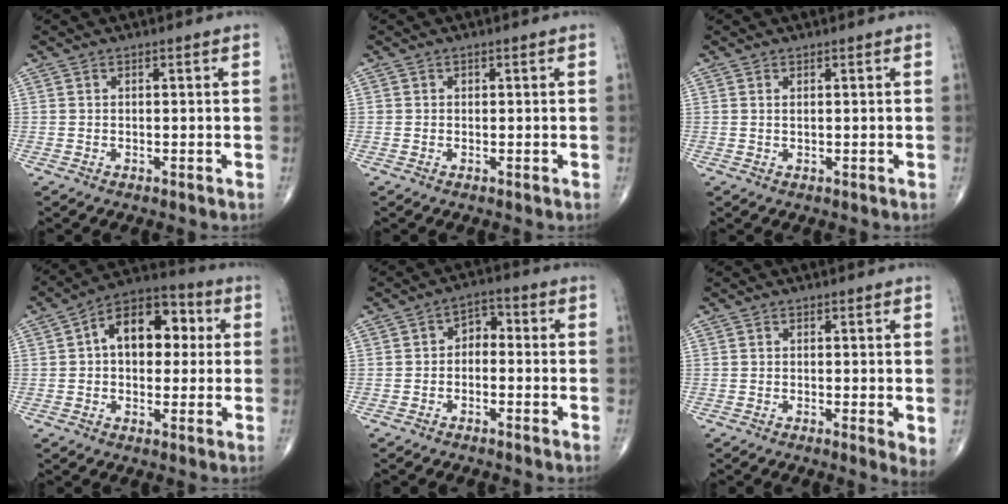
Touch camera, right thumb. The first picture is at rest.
{"total": 0.5, "force": [0.1, 0.5, 0.1], "torque": [0.003, 0.002, 0.001]}
{"total": 0.7, "force": [0.3, 0.2, 0.5], "torque": [-0.013, 0.000, 0.006]}
{"total": 13.8, "force": [2.4, 8.8, 10.4], "torque": [-0.120, 0.029, 0.025]}
{"total": 4.0, "force": [-0.6, 2.9, 2.7], "torque": [-0.025, 0.025, -0.025]}
{"total": 2.9, "force": [-0.3, 0.6, 2.8], "torque": [-0.045, -0.012, -0.011]}